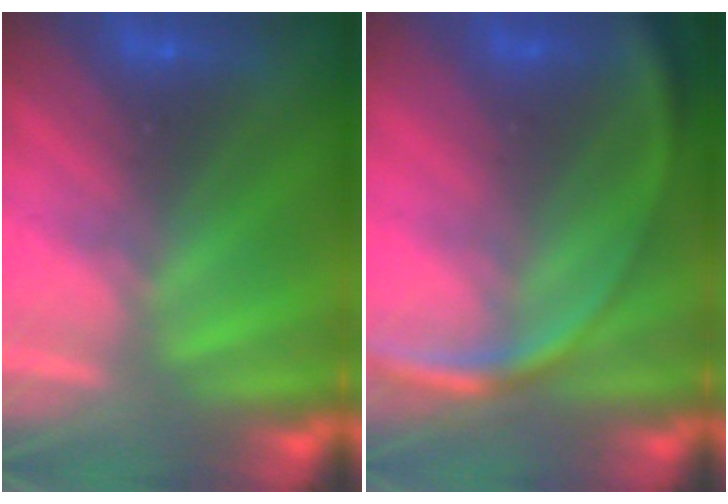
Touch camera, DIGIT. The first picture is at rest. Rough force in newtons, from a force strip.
{"total": 2.7}